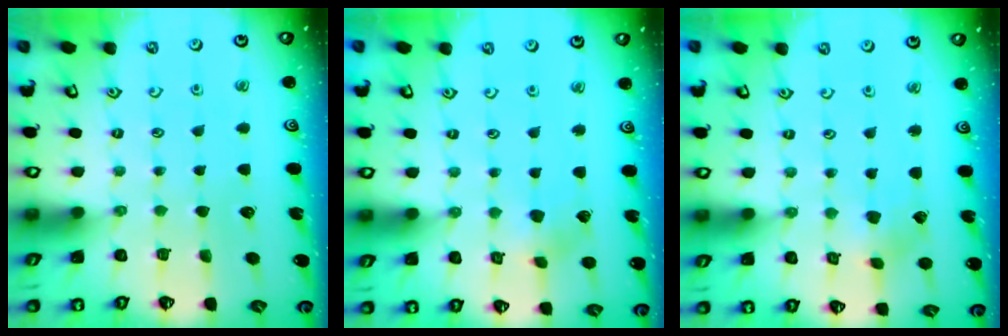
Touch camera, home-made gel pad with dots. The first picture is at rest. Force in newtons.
{"total": 3.0, "press": 3.0, "slide": 0.3}
{"total": 1.8, "press": 1.8, "slide": 0.1}